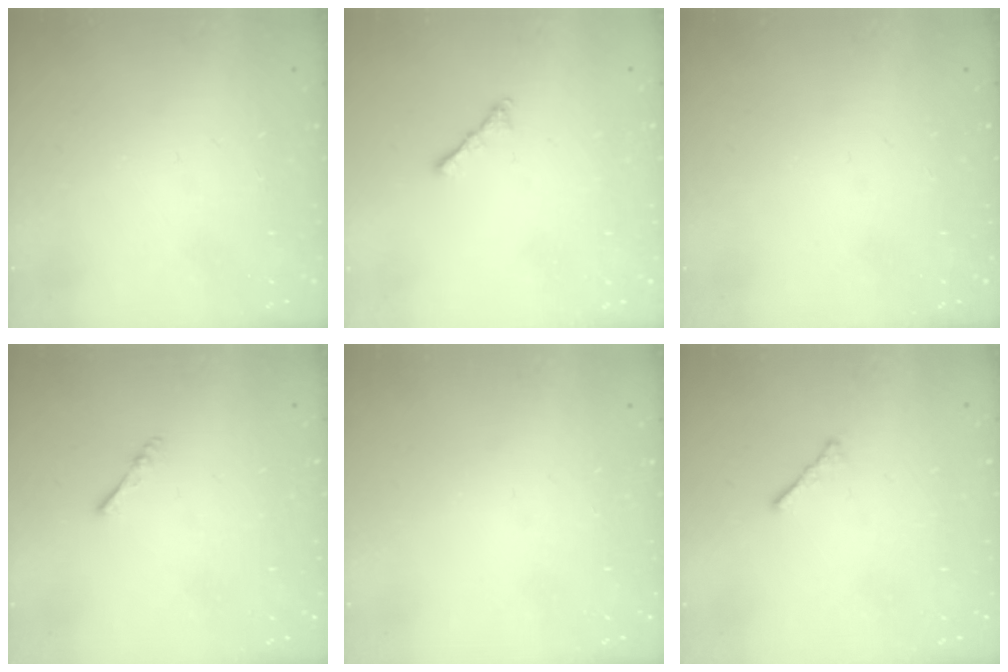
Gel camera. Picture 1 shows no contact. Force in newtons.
{"total": 2.1, "press": 2.0, "slide": 0.6}
{"total": 0.0}
{"total": 2.4, "press": 2.3, "slide": 0.5}
{"total": 0.0}
{"total": 1.7, "press": 1.6, "slide": 0.5}